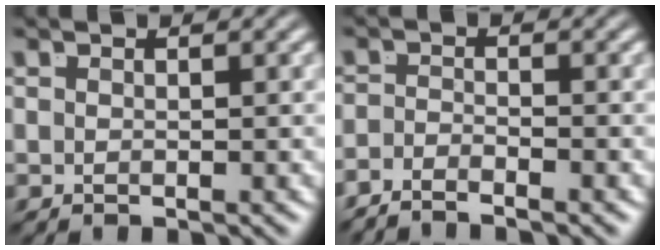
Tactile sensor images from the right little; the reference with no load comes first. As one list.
[{"total": 2.7, "force": [-2.6, -0.1, 0.6], "torque": [-0.009, -0.012, -0.043]}]